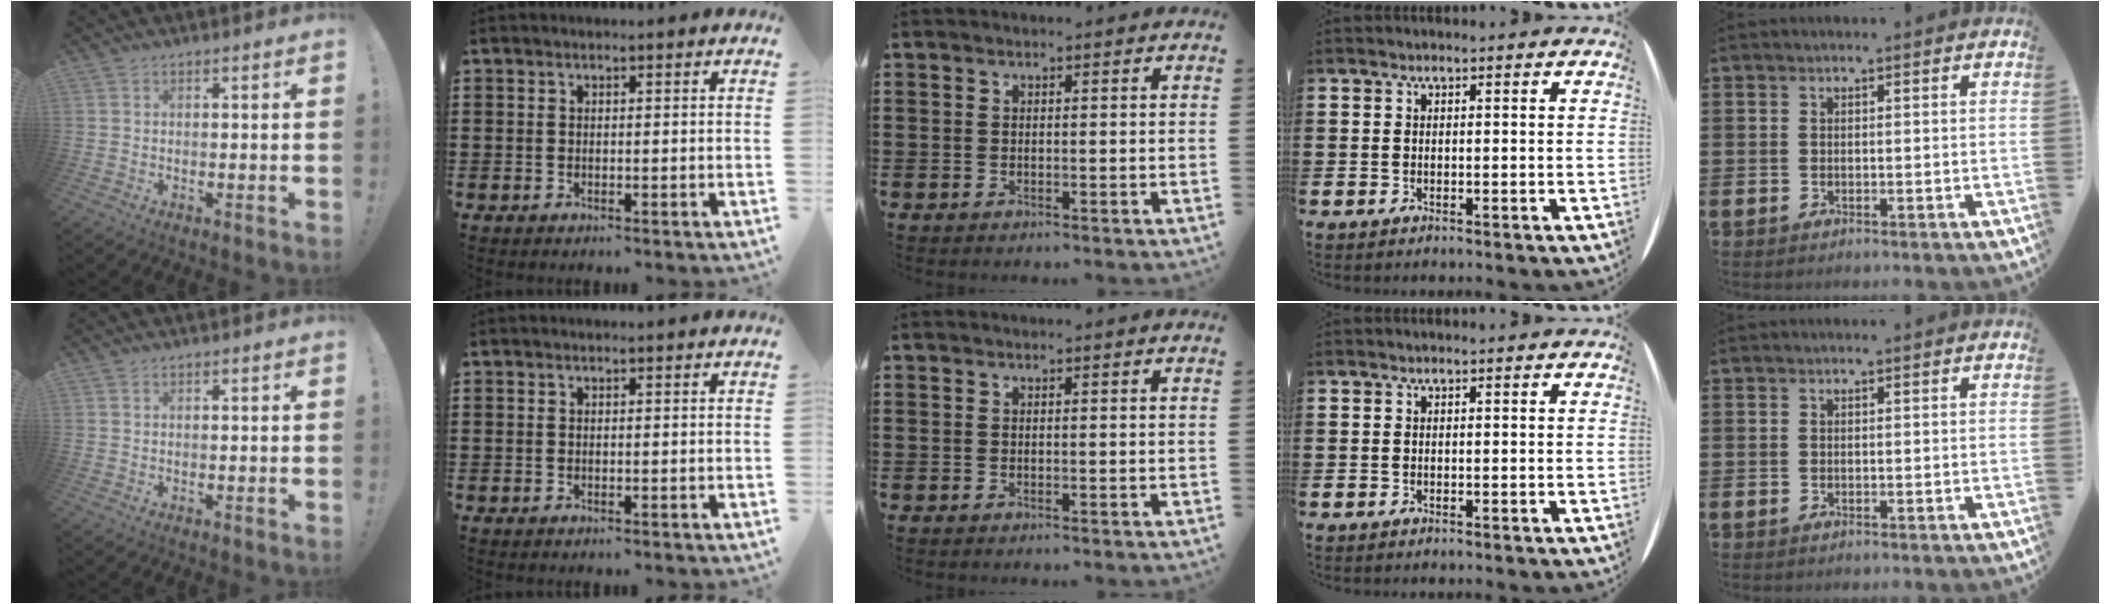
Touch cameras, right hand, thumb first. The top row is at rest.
{}